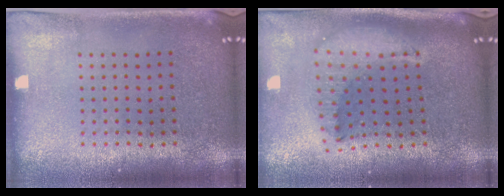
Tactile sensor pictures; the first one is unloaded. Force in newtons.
{"total": 1.9, "press": 1.5, "slide": 1.1}